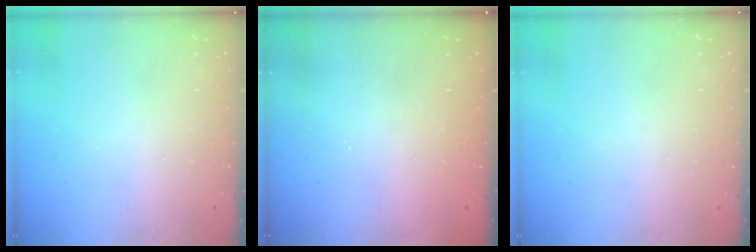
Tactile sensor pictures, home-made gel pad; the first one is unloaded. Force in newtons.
{"total": 1.9, "press": 1.9, "slide": 0.6}
{"total": 0.0}